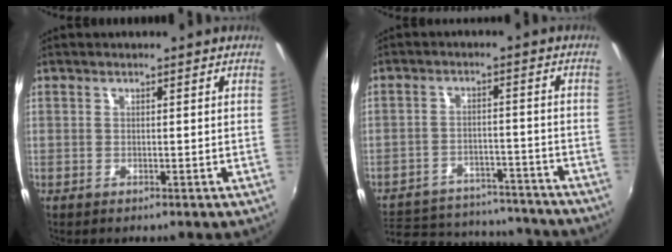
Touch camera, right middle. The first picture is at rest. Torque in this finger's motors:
{"motor_torque": [1.04, -1.10, 0.12, 0.02]}